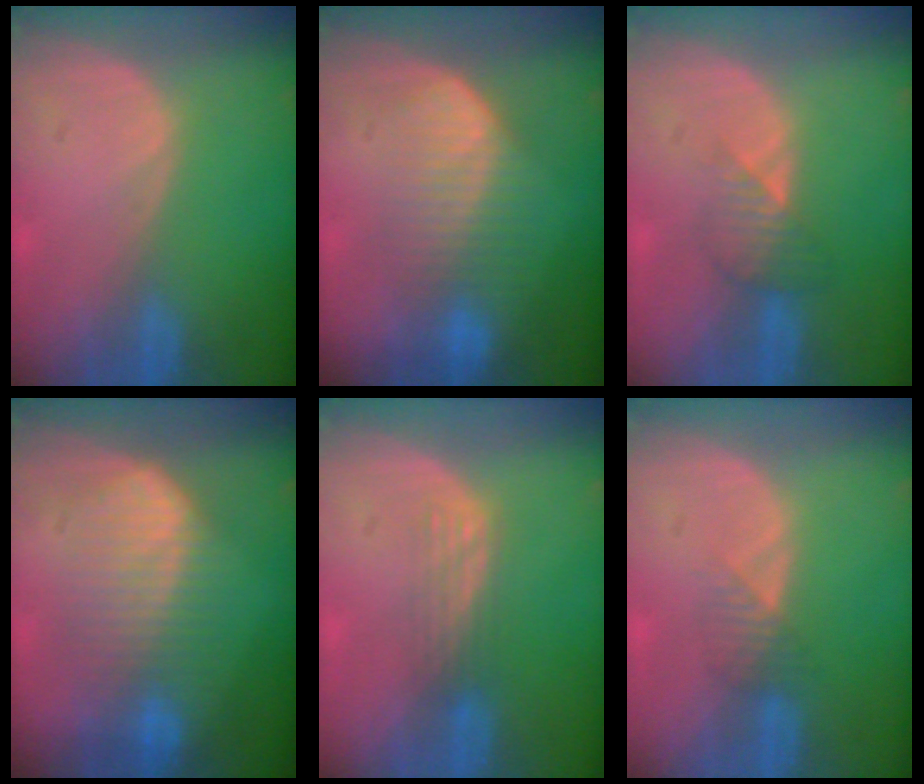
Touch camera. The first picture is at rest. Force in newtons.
{"total": 6.9, "press": 6.8, "slide": 1.4}
{"total": 3.4, "press": 3.1, "slide": 1.5}
{"total": 8.1, "press": 8.1, "slide": 0.1}
{"total": 2.9, "press": 2.6, "slide": 1.4}
{"total": 2.3, "press": 2.1, "slide": 1.0}